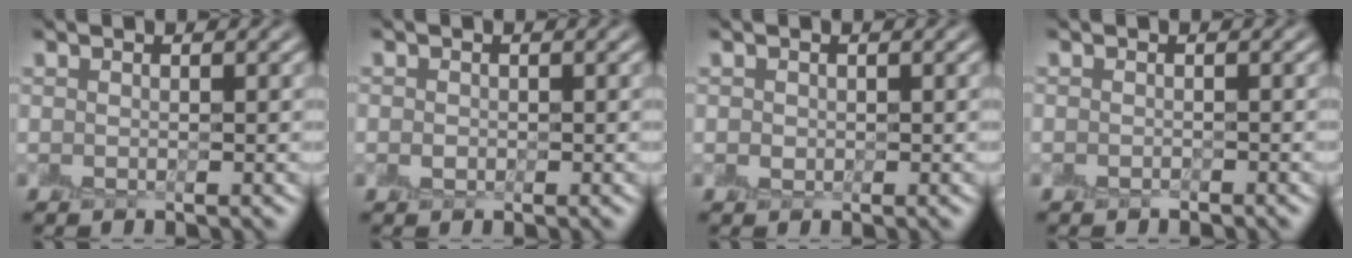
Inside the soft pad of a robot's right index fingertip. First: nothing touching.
{"total": 0.7, "force": [-0.2, 0.6, 0.2], "torque": [0.001, 0.002, 0.001]}
{"total": 0.9, "force": [0.0, 0.7, 0.5], "torque": [-0.004, 0.003, 0.007]}
{"total": 0.7, "force": [-0.6, -0.1, -0.3], "torque": [0.008, -0.001, -0.009]}